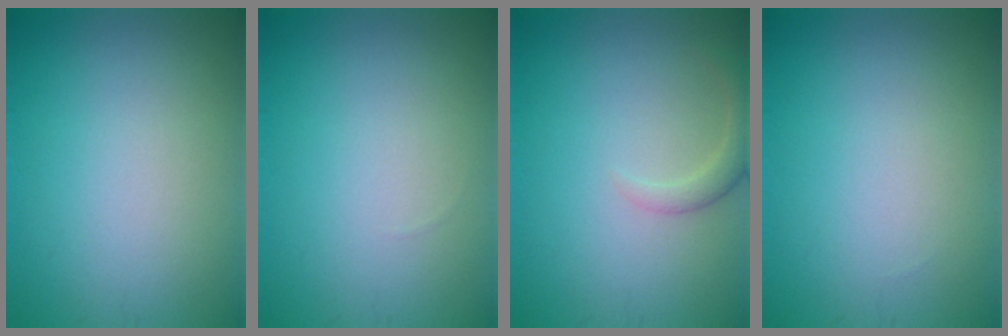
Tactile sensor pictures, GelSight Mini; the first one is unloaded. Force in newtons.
{"total": 0.0}
{"total": 1.9, "press": 1.9, "slide": 0.2}
{"total": 0.0}